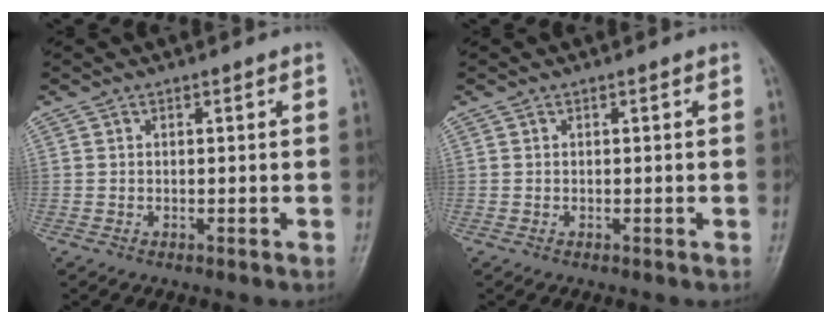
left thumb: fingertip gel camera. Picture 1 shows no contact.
{"total": 0.0}